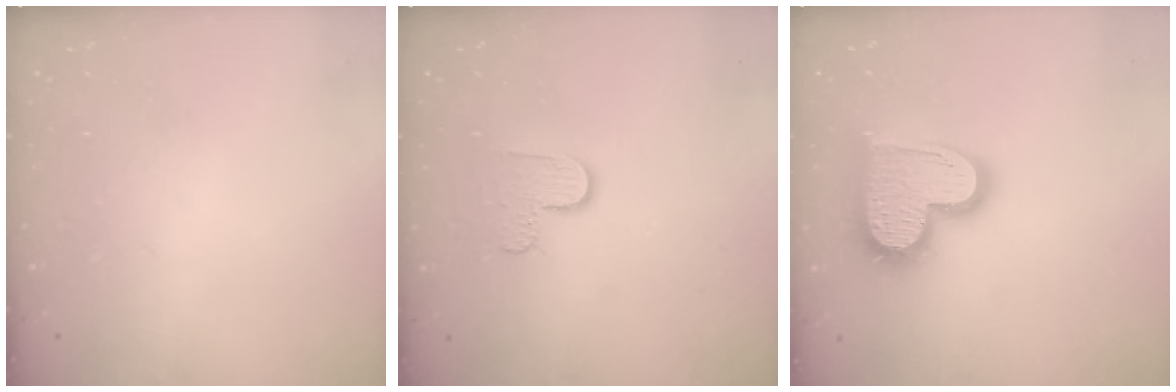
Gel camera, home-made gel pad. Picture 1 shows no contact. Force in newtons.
{"total": 5.9, "press": 5.8, "slide": 0.6}
{"total": 17.9, "press": 17.8, "slide": 1.3}